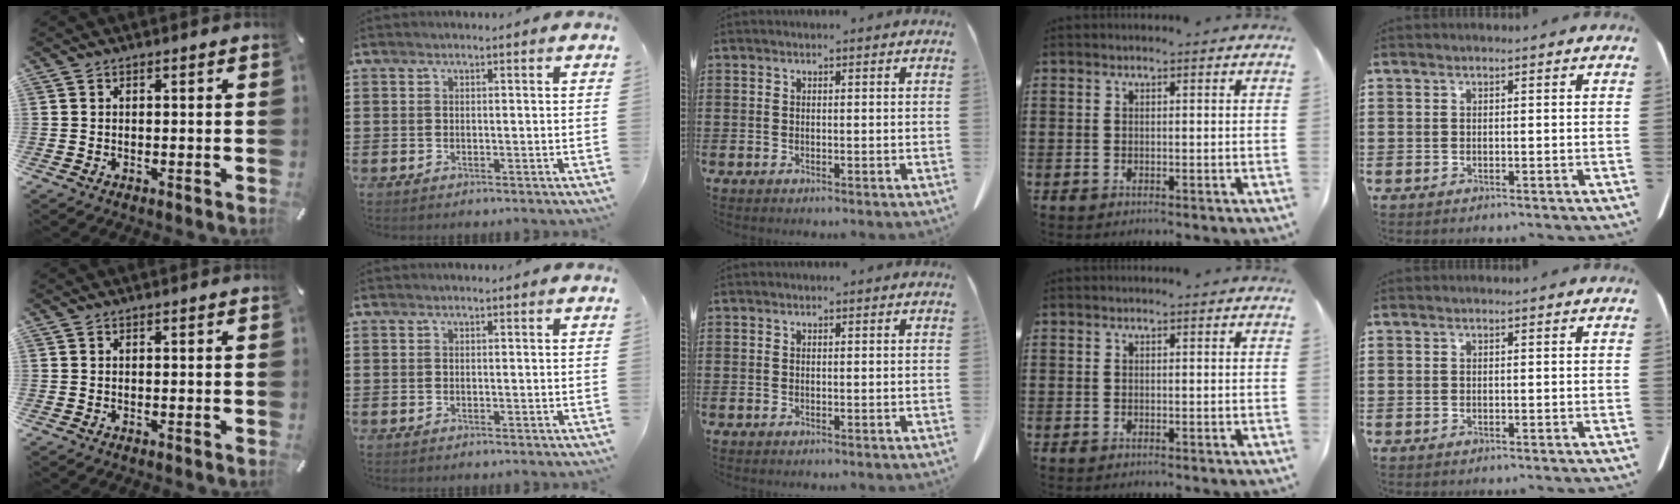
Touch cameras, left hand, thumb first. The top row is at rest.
{}